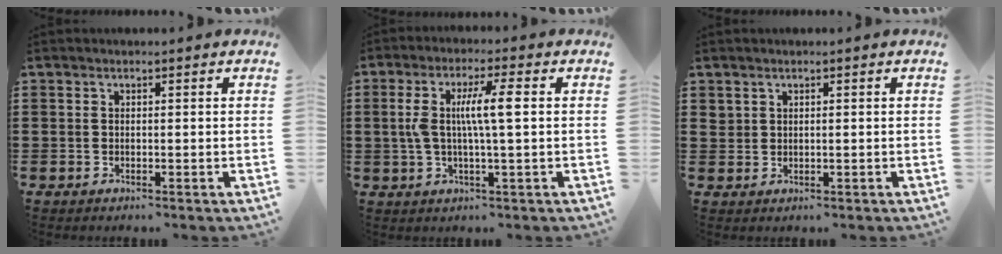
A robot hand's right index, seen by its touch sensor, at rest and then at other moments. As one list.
[{"total": 7.3, "force": [0.7, 0.9, 7.2], "torque": [-0.150, -0.007, 0.002]}, {"total": 1.1, "force": [0.8, 0.7, 0.2], "torque": [-0.007, 0.001, 0.017]}]